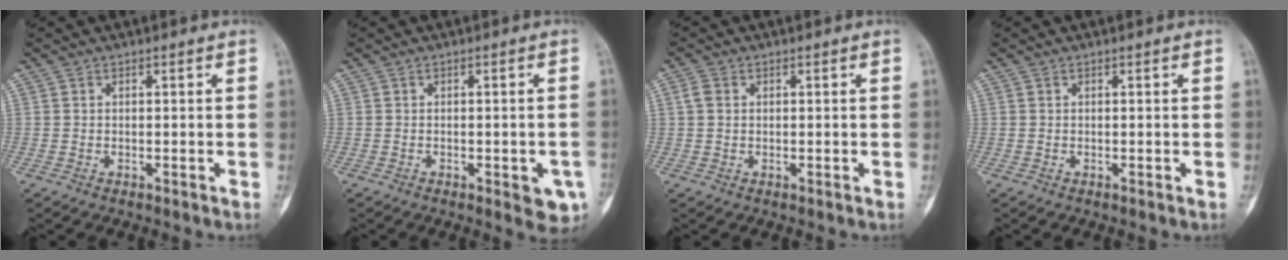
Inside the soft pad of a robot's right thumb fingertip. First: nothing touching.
{"total": 5.2, "force": [-1.9, 2.0, 4.4], "torque": [-0.039, 0.003, -0.015]}
{"total": 2.0, "force": [0.4, 1.6, 1.2], "torque": [-0.020, 0.004, 0.006]}
{"total": 0.0}